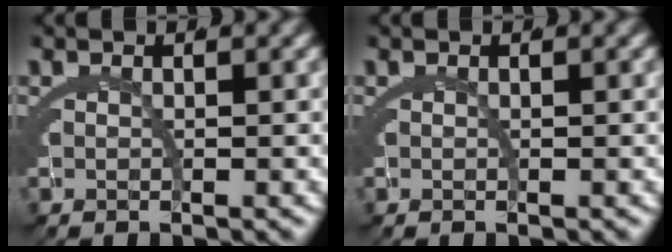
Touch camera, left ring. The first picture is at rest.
{"total": 0.0}